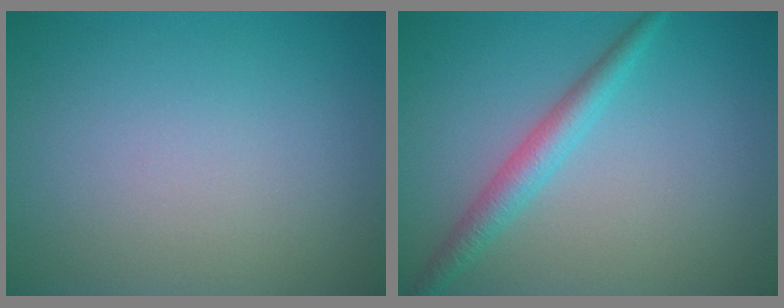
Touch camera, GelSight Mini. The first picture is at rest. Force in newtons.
{"total": 2.8, "press": 2.8, "slide": 0.1}